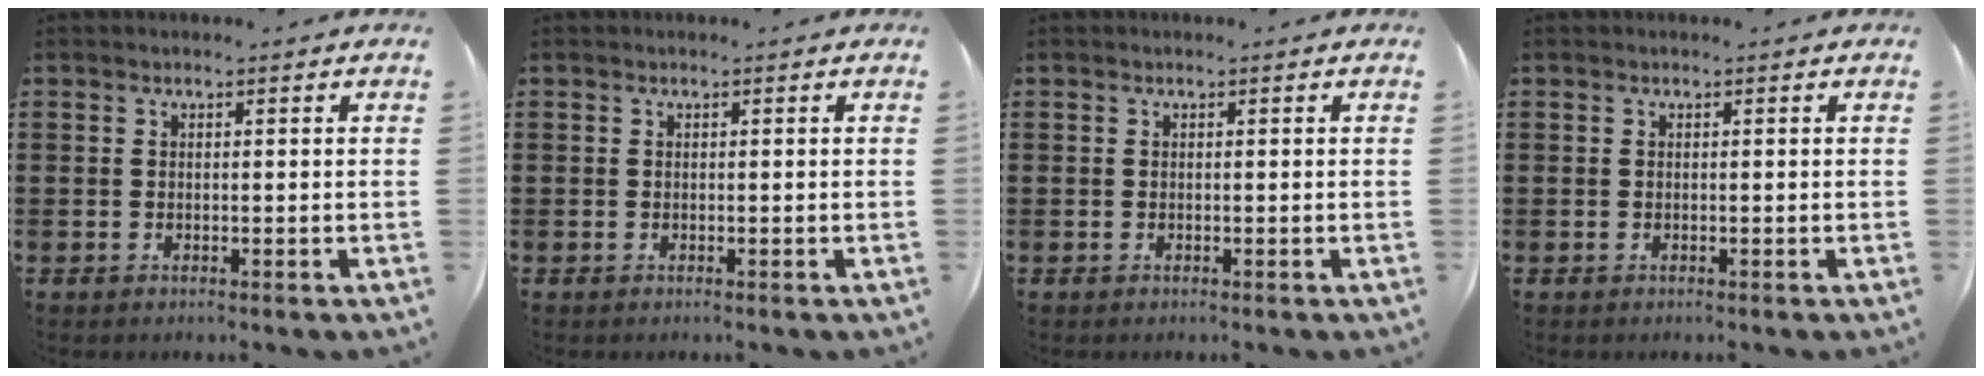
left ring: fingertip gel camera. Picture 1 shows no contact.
{"total": 0.0}
{"total": 0.0}
{"total": 0.0}